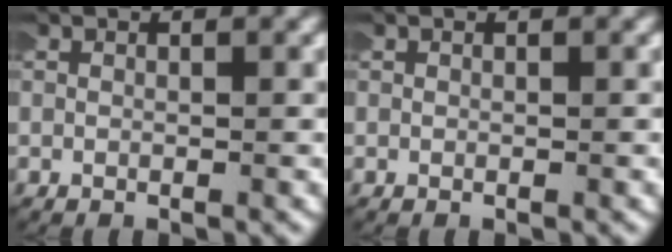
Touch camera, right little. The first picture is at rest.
{"total": 0.0}